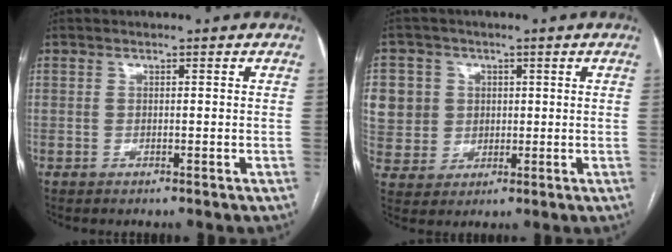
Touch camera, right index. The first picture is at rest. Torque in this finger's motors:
{"motor_torque": [0.31, 0.30, 0.14, 0.04]}